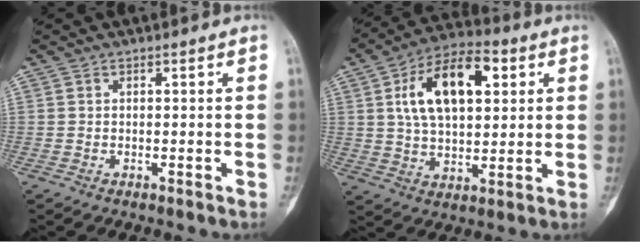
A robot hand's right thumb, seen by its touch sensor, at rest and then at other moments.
{"total": 16.3, "force": [4.8, 8.8, 12.9], "torque": [-0.204, 0.007, 0.080]}